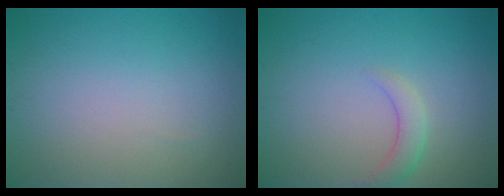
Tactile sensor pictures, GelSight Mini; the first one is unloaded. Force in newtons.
{"total": 1.9, "press": 1.9, "slide": 0.2}